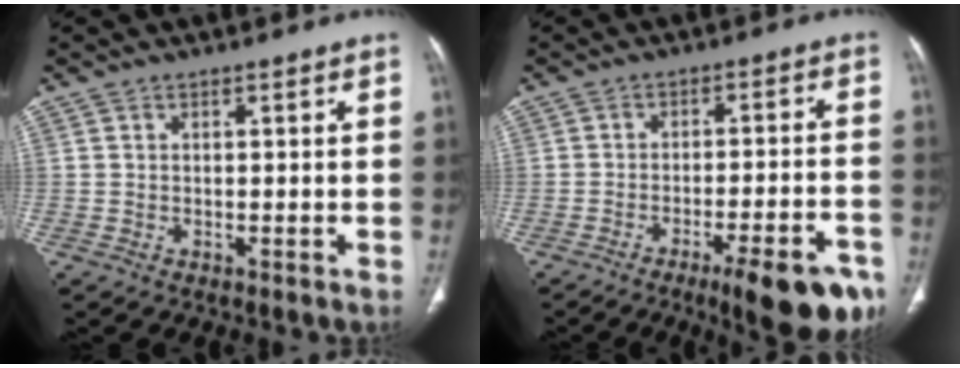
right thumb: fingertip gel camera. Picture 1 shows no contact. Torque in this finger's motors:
{"motor_torque": [0.05, 0.11, 1.09, -1.01, 0.08]}